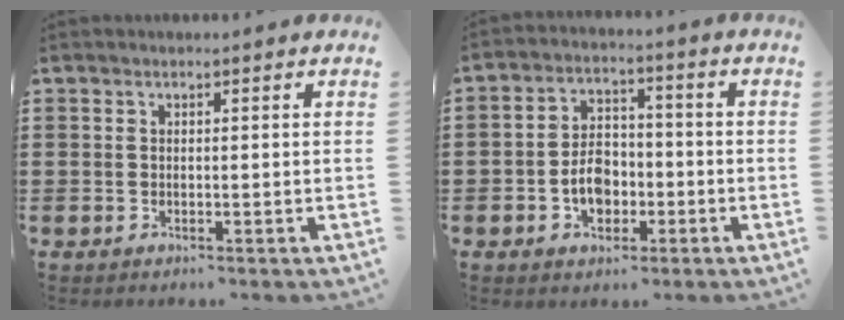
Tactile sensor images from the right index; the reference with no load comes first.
{"total": 5.5, "force": [-1.7, 3.9, 3.5], "torque": [-0.049, 0.003, -0.032]}